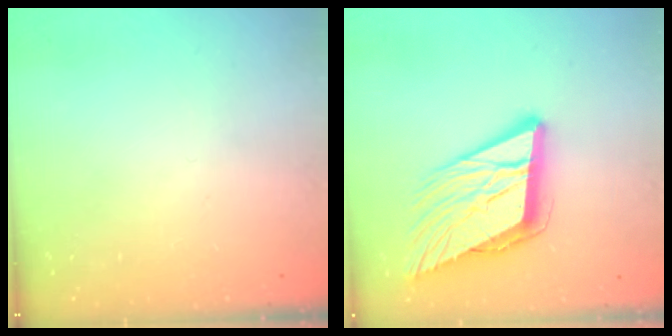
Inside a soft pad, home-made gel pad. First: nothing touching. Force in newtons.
{"total": 17.4, "press": 16.8, "slide": 4.4}